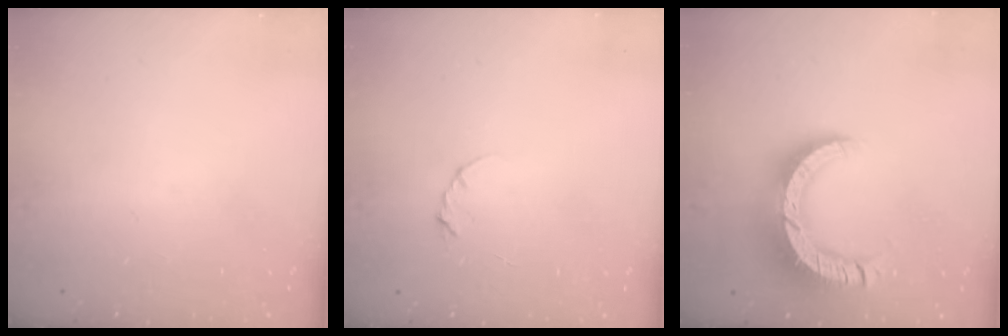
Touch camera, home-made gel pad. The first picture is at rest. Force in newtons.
{"total": 2.3, "press": 2.3, "slide": 0.4}
{"total": 14.4, "press": 14.3, "slide": 1.7}